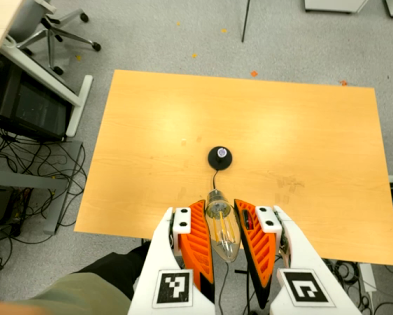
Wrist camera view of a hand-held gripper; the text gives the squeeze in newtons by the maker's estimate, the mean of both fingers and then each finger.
{"total": 20.3, "left": 21.9, "right": 18.8}